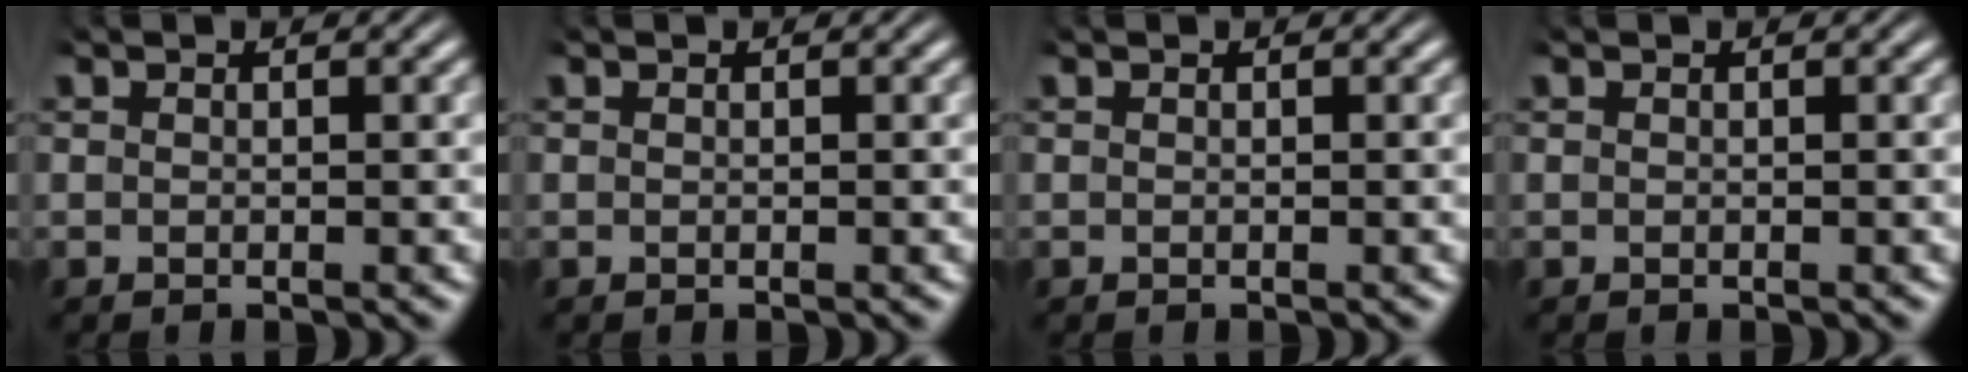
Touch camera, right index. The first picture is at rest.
{"total": 0.0}
{"total": 0.0}
{"total": 0.0}